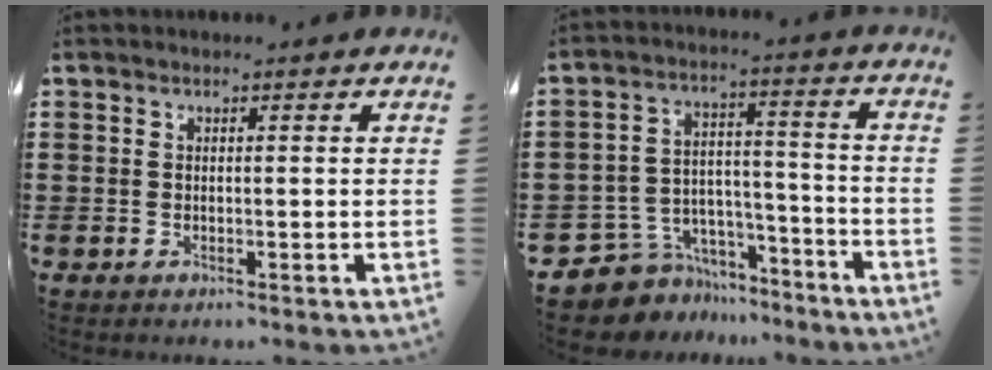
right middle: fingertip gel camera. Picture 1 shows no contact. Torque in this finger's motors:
{"motor_torque": [2.13, 0.00, 0.02, 0.01]}